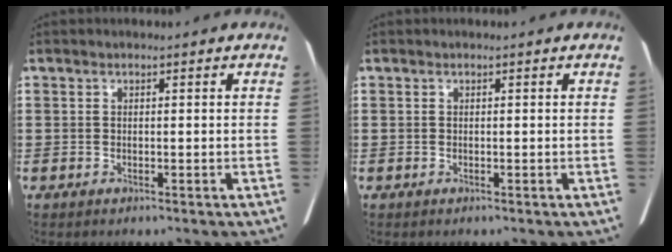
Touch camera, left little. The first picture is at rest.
{"total": 0.0}